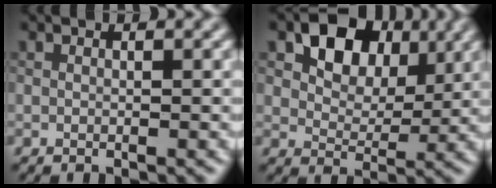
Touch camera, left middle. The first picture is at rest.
{"total": 5.9, "force": [2.3, 4.2, 3.5], "torque": [-0.063, 0.001, 0.033]}